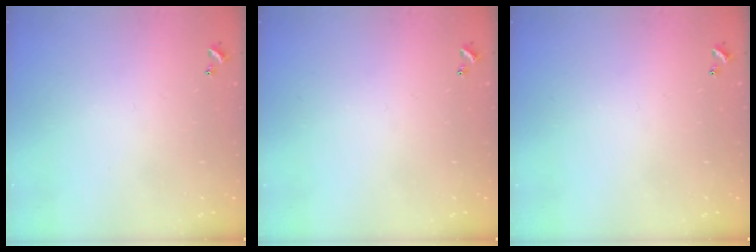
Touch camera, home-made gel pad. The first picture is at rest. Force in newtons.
{"total": 0.0}
{"total": 0.0}